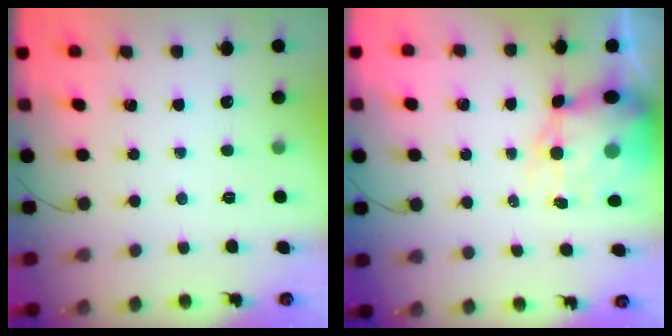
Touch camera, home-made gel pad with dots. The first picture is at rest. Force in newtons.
{"total": 8.9, "press": 8.5, "slide": 2.6}